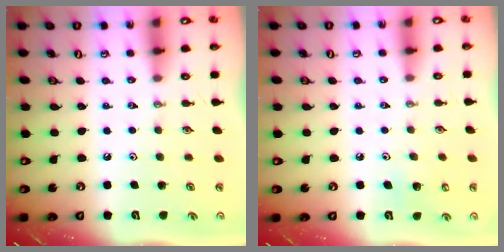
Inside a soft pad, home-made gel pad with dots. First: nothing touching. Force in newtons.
{"total": 6.1, "press": 6.1, "slide": 0.9}